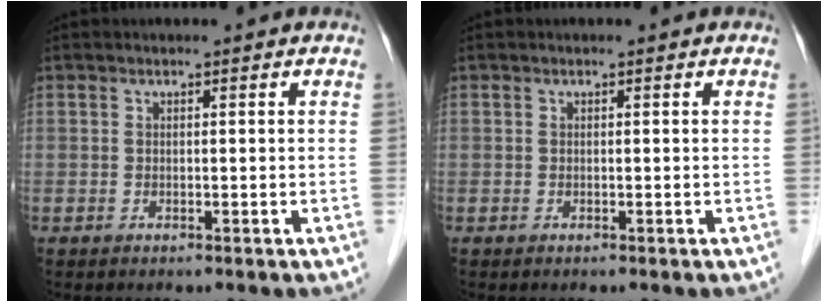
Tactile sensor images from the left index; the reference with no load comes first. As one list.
[{"total": 0.0}]